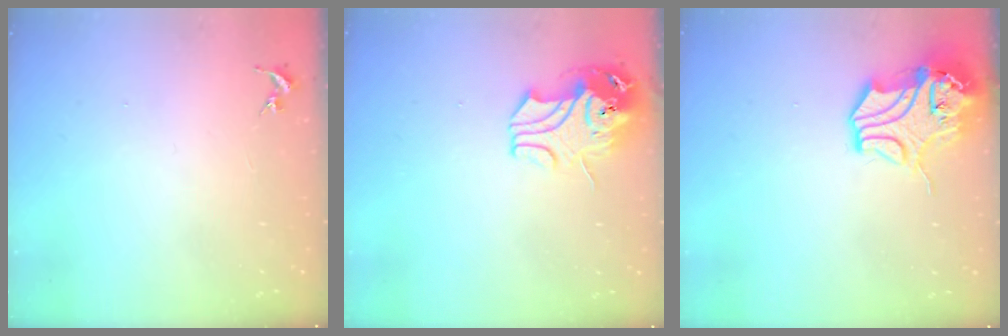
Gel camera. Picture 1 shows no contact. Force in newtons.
{"total": 11.0, "press": 10.9, "slide": 1.7}
{"total": 13.5, "press": 13.4, "slide": 1.8}